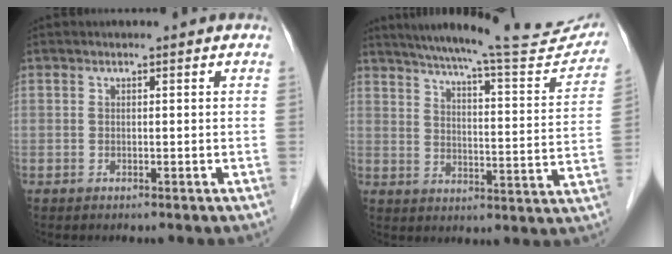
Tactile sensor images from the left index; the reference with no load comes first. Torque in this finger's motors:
{"motor_torque": [0.39, -0.40, 0.22, 0.07]}